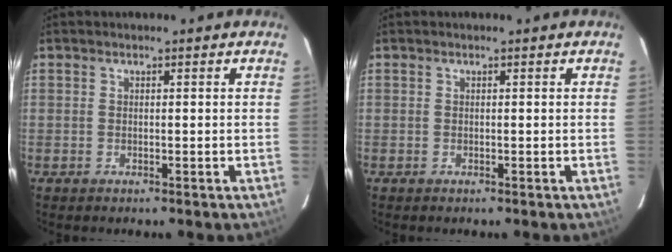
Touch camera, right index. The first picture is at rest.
{"total": 0.0}